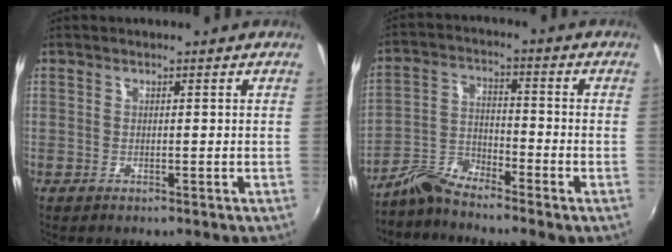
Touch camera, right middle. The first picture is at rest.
{"total": 6.2, "force": [-5.8, 0.8, 1.9], "torque": [-0.039, 0.012, -0.124]}